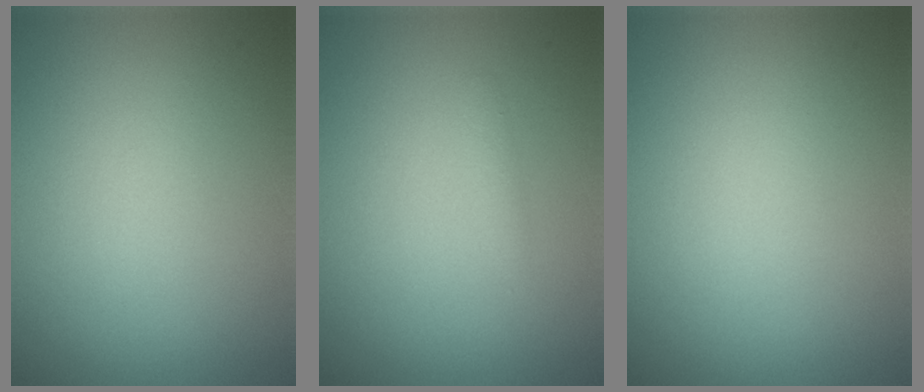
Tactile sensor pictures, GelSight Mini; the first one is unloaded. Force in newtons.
{"total": 0.6, "press": 0.6, "slide": 0.0}
{"total": 0.0}